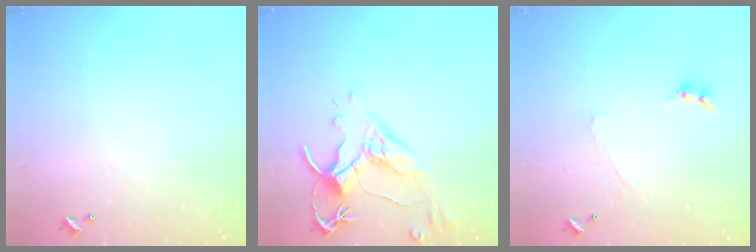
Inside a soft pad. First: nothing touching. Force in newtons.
{"total": 2.6, "press": 2.2, "slide": 1.3}
{"total": 0.7, "press": 0.5, "slide": 0.5}